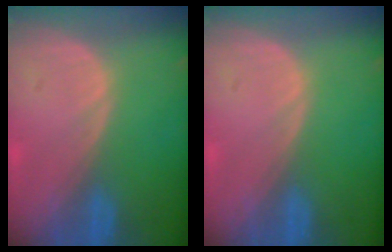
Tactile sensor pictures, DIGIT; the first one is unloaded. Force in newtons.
{"total": 0.0}